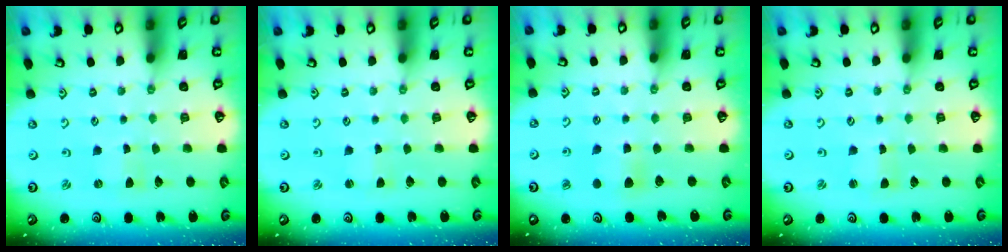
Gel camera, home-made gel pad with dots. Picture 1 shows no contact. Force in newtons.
{"total": 1.8, "press": 1.8, "slide": 0.3}
{"total": 5.2, "press": 5.1, "slide": 0.7}
{"total": 1.0, "press": 1.0, "slide": 0.0}